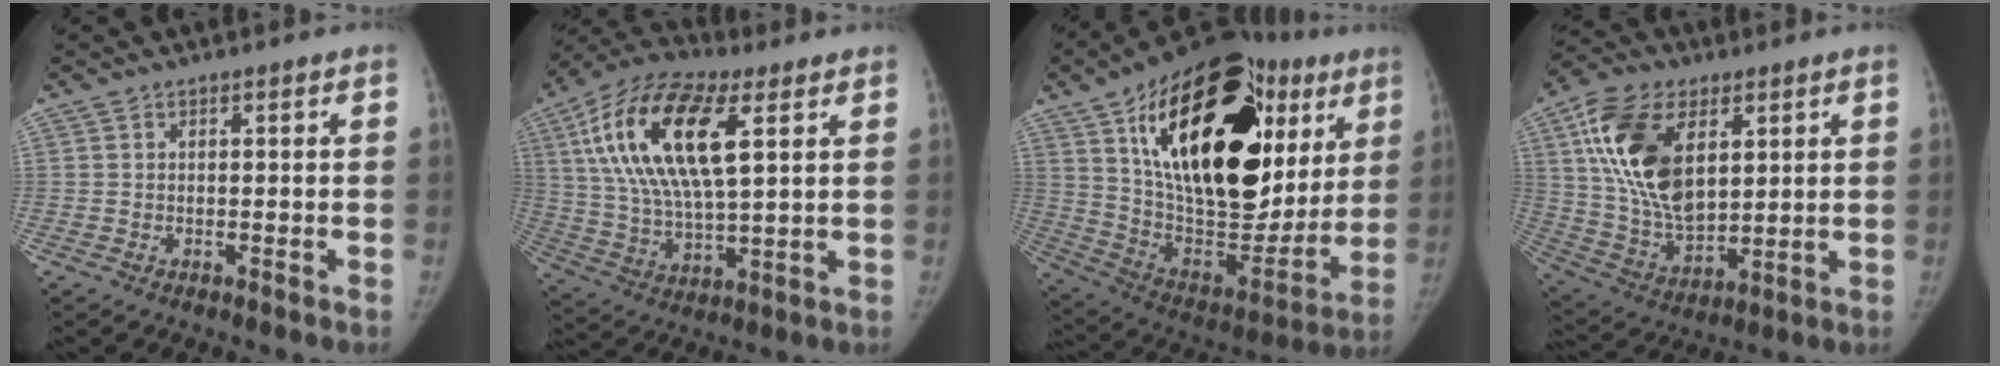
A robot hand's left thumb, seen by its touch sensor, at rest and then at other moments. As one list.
[{"total": 21.6, "force": [7.1, 8.8, 18.4], "torque": [-0.355, -0.001, 0.125]}, {"total": 39.6, "force": [14.4, 20.3, 30.8], "torque": [-0.455, 0.014, 0.244]}, {"total": 19.6, "force": [6.3, 11.4, 14.7], "torque": [-0.258, -0.020, 0.122]}]